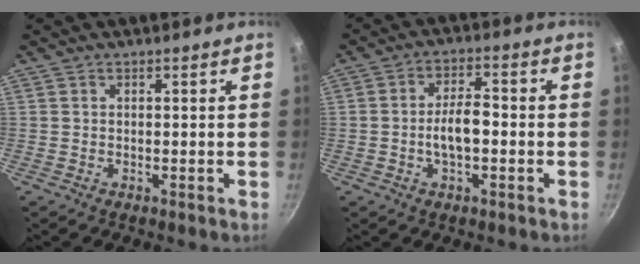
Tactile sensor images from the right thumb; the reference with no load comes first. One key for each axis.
{"total": 6.6, "fx": -1.3, "fy": 3.1, "fz": 5.7, "tx": -0.091, "ty": 0.025, "tz": -0.027}